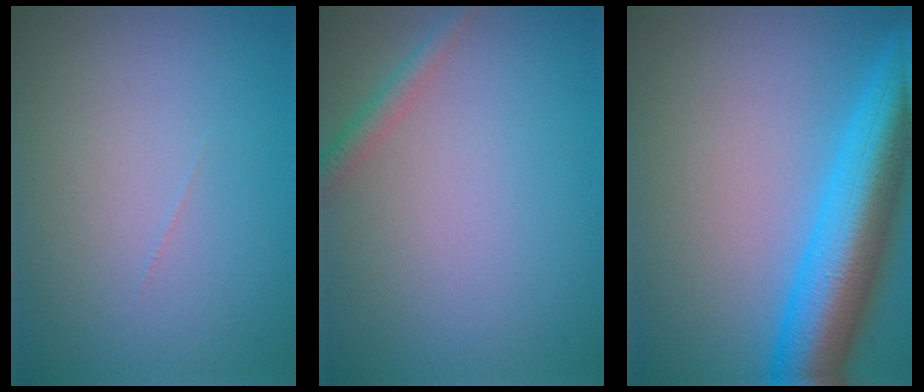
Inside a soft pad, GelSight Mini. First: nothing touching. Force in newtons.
{"total": 1.5, "press": 1.5, "slide": 0.0}
{"total": 10.3, "press": 10.3, "slide": 0.5}